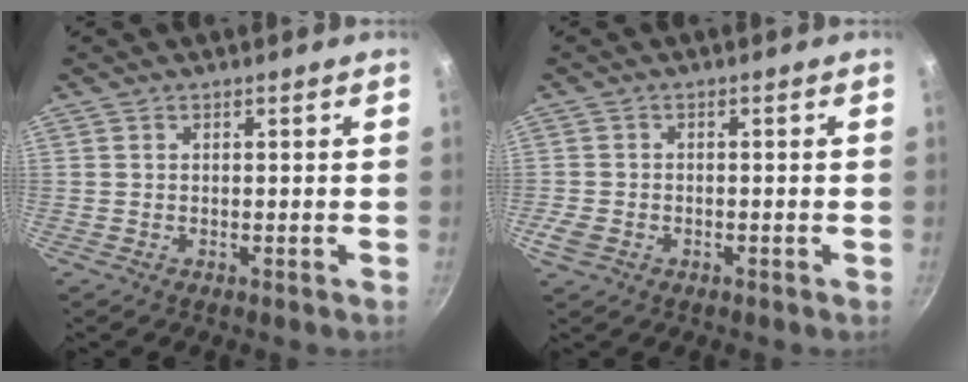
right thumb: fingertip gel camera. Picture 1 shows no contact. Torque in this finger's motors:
{"motor_torque": [0.48, -0.08, 0.47, -0.63, 0.05]}